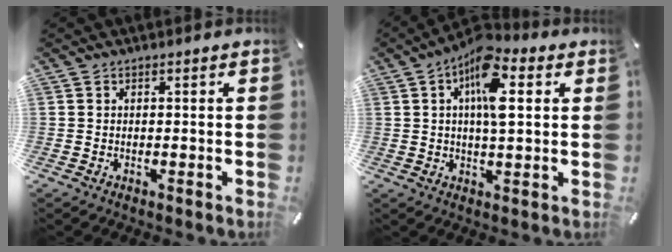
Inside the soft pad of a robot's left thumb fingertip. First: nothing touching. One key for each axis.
{"total": 11.5, "fx": 4.1, "fy": 4.9, "fz": 9.6, "tx": -0.155, "ty": -0.008, "tz": 0.069}